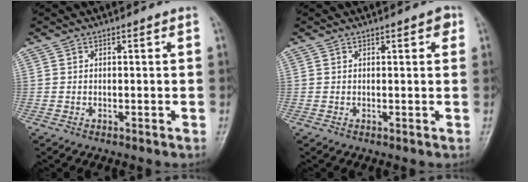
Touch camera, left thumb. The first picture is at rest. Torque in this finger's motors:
{"motor_torque": [-0.18, -0.08, 0.09, 0.14, 0.04]}